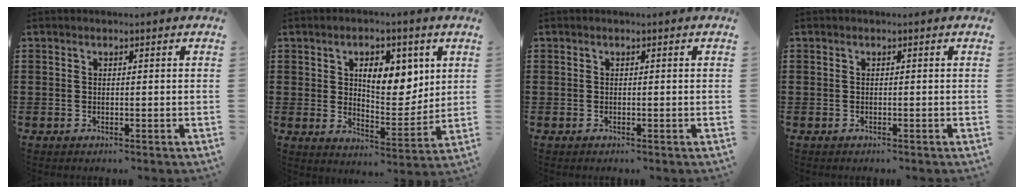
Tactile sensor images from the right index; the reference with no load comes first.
{"total": 8.2, "force": [3.4, 4.6, 5.9], "torque": [-0.092, -0.004, 0.052]}
{"total": 0.0}
{"total": 0.0}